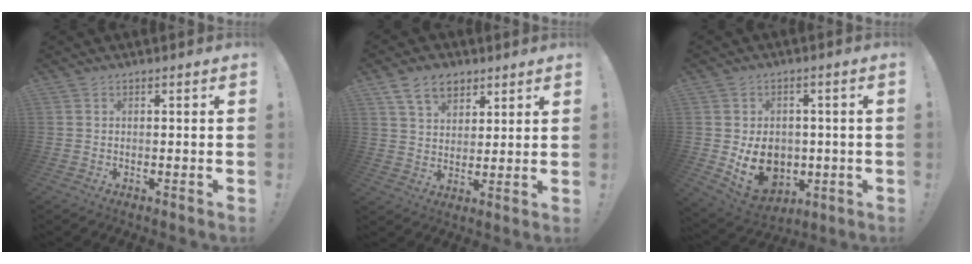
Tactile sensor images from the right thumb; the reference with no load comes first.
{"total": 10.3, "force": [6.2, 6.8, 4.6], "torque": [-0.072, -0.024, 0.120]}
{"total": 12.1, "force": [-1.5, 10.1, 6.5], "torque": [-0.116, -0.002, -0.016]}